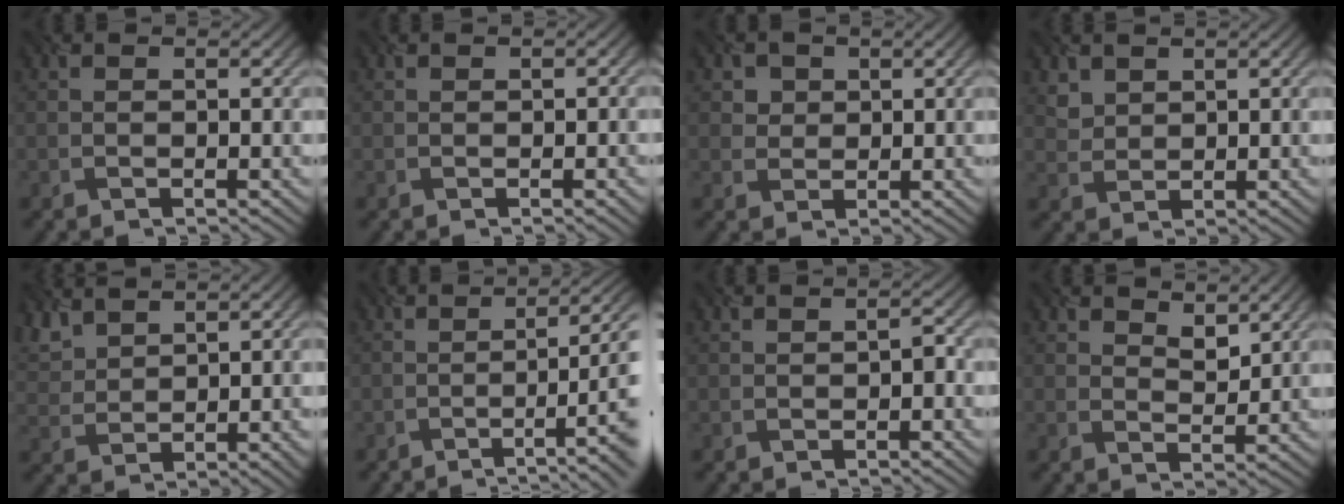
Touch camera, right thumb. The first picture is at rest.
{"total": 1.7, "force": [-0.5, 0.8, 1.4], "torque": [-0.014, 0.004, -0.002]}
{"total": 3.4, "force": [1.9, 2.8, 0.1], "torque": [-0.018, 0.002, 0.026]}
{"total": 2.3, "force": [1.8, 1.3, -0.3], "torque": [-0.007, 0.001, 0.045]}
{"total": 4.7, "force": [3.4, 2.0, 2.5], "torque": [-0.066, 0.007, 0.077]}
{"total": 6.3, "force": [-1.5, 1.6, 5.9], "torque": [-0.074, 0.000, -0.016]}
{"total": 0.8, "force": [-0.5, 0.5, 0.3], "torque": [-0.006, 0.002, -0.005]}
{"total": 2.7, "force": [2.4, 1.1, 0.5], "torque": [-0.019, -0.003, 0.050]}